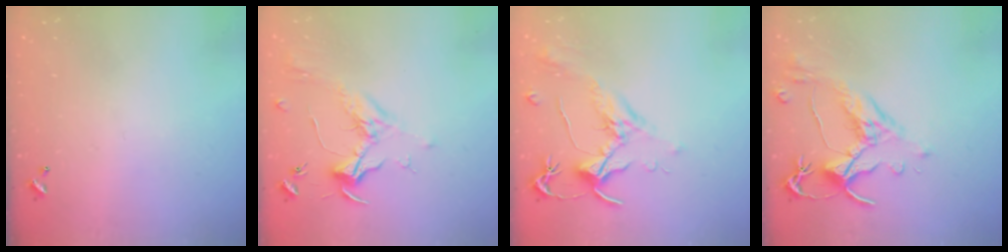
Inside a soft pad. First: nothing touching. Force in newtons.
{"total": 1.8, "press": 1.7, "slide": 0.8}
{"total": 1.8, "press": 1.7, "slide": 0.6}
{"total": 2.6, "press": 2.2, "slide": 1.3}